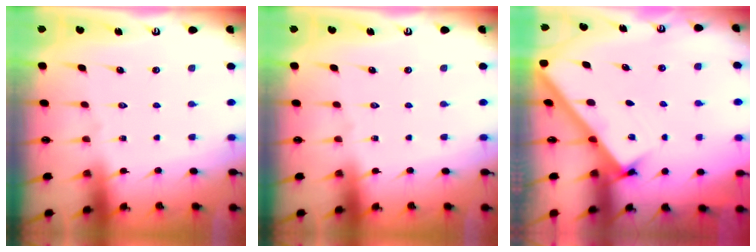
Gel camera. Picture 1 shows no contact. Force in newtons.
{"total": 0.0}
{"total": 2.6, "press": 2.6, "slide": 0.3}